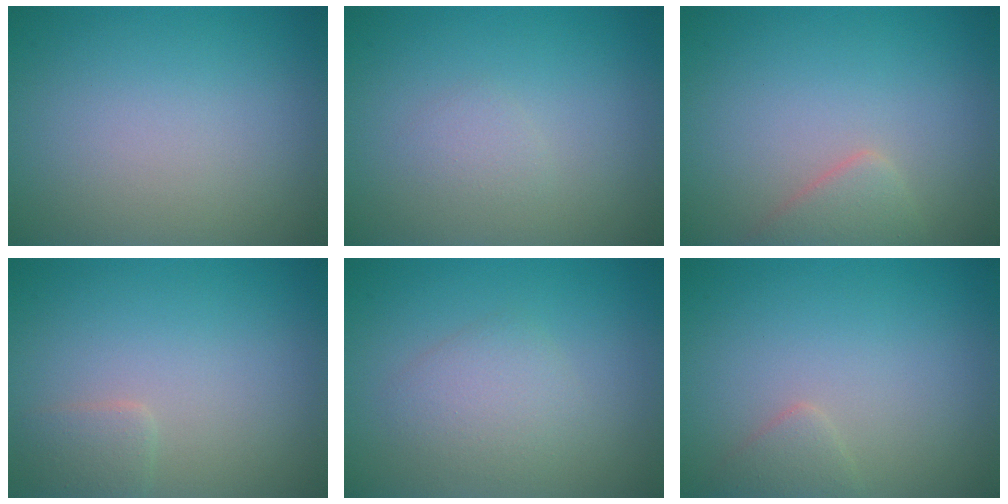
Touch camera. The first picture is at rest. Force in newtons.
{"total": 0.9, "press": 0.9, "slide": 0.0}
{"total": 2.1, "press": 2.1, "slide": 0.2}
{"total": 1.4, "press": 1.4, "slide": 0.1}
{"total": 2.4, "press": 2.4, "slide": 0.1}
{"total": 1.3, "press": 1.3, "slide": 0.1}